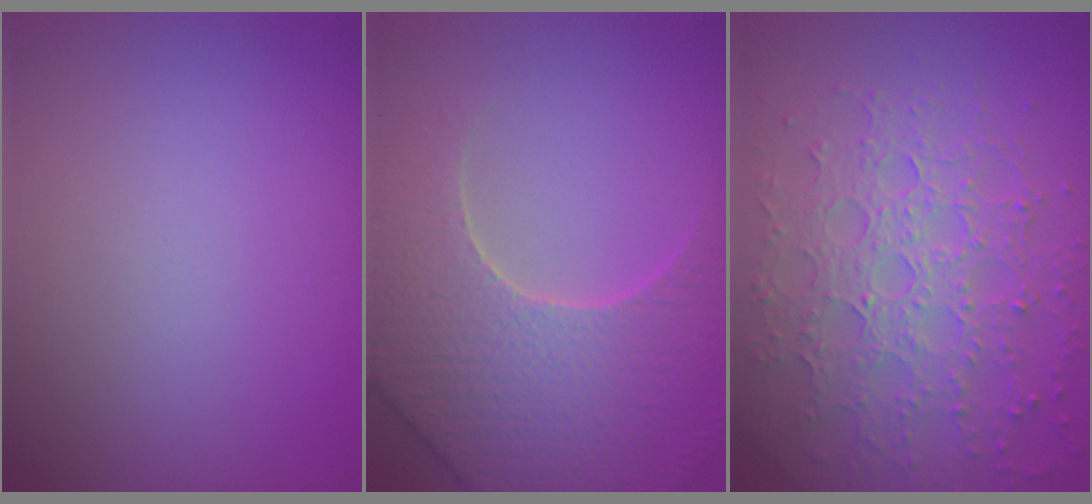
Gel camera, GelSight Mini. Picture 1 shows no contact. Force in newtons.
{"total": 7.7, "press": 7.4, "slide": 2.2}
{"total": 7.8, "press": 5.7, "slide": 5.4}